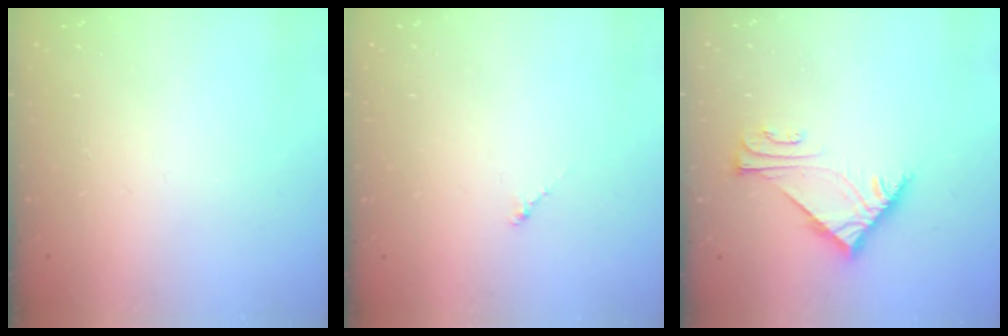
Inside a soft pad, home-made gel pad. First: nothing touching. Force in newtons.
{"total": 0.8, "press": 0.6, "slide": 0.4}
{"total": 6.0, "press": 5.9, "slide": 1.2}